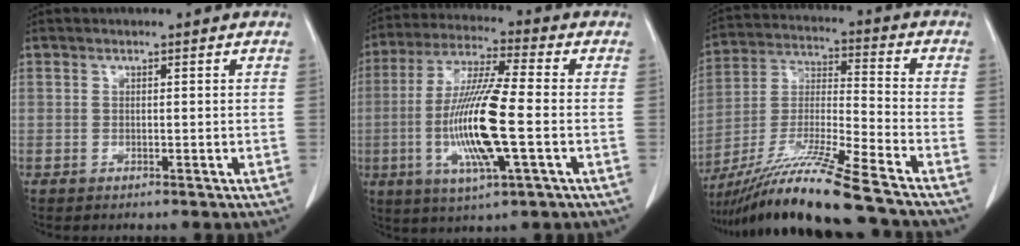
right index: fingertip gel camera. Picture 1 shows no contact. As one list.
[{"total": 14.5, "force": [-2.6, 1.1, 14.3], "torque": [-0.287, -0.011, -0.050]}, {"total": 18.2, "force": [-14.7, -1.5, 10.6], "torque": [-0.226, -0.031, -0.270]}]